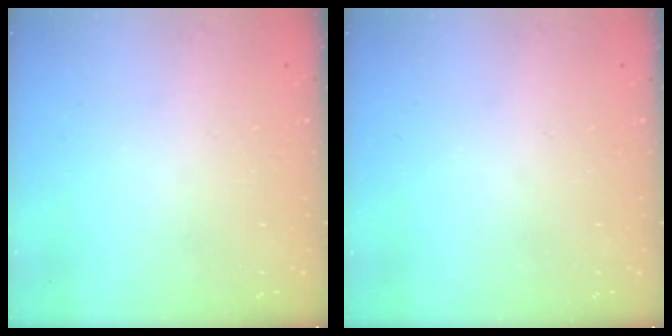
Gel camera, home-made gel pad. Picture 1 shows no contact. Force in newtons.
{"total": 0.0}